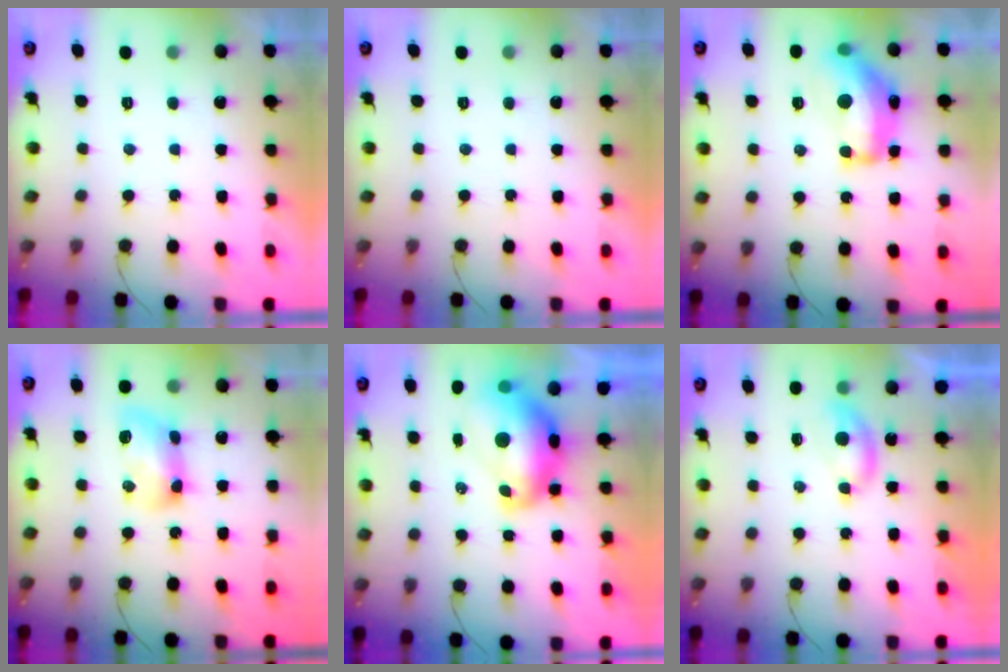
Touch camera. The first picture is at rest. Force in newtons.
{"total": 0.0}
{"total": 15.7, "press": 15.6, "slide": 0.8}
{"total": 10.5, "press": 10.5, "slide": 0.5}
{"total": 12.0, "press": 11.9, "slide": 1.0}
{"total": 4.0, "press": 4.0, "slide": 0.5}